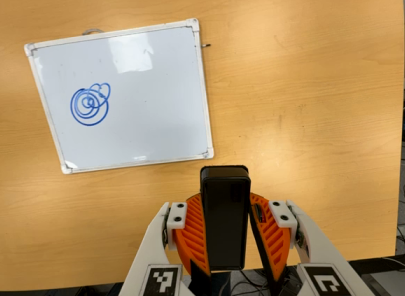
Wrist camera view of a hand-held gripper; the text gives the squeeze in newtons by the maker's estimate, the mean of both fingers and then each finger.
{"total": 7.5, "left": 6.8, "right": 8.3}